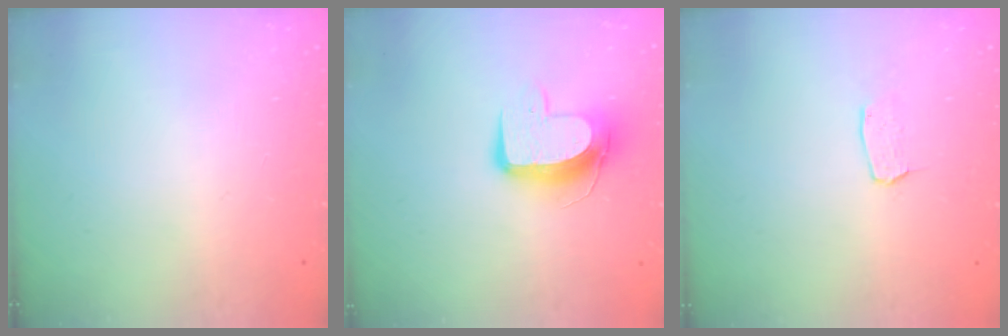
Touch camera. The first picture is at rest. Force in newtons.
{"total": 10.5, "press": 10.4, "slide": 0.8}
{"total": 2.9, "press": 2.9, "slide": 0.2}